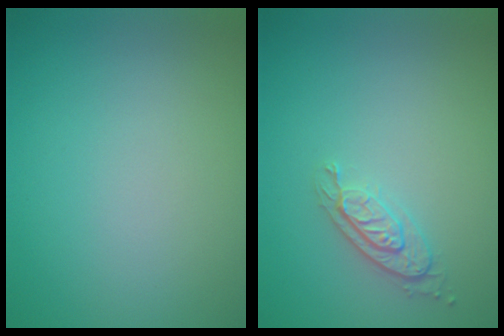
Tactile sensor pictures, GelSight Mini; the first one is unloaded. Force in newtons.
{"total": 2.0, "press": 1.8, "slide": 0.9}